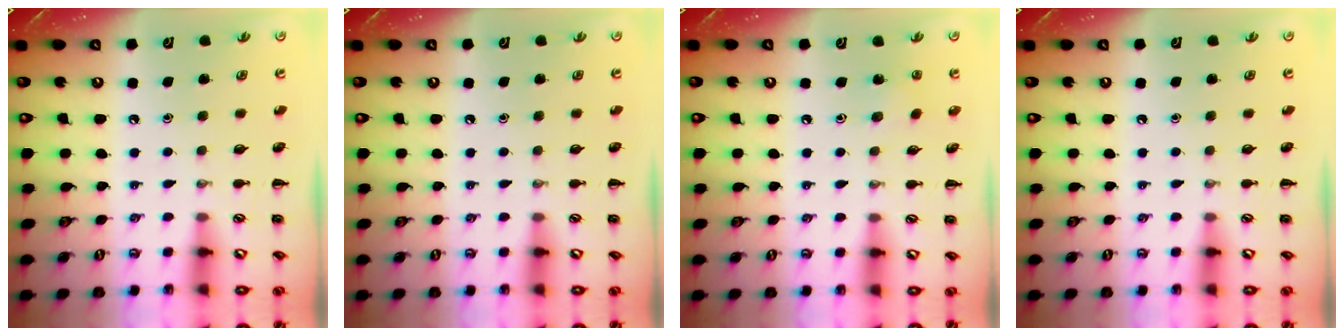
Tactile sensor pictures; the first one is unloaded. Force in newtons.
{"total": 0.0}
{"total": 5.8, "press": 5.6, "slide": 1.6}
{"total": 0.0}